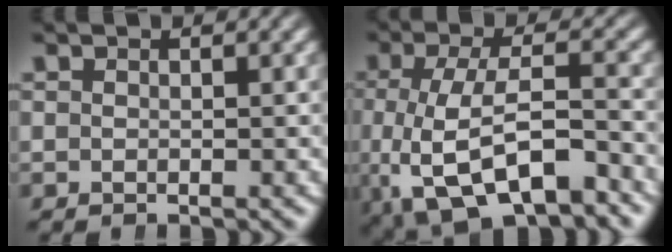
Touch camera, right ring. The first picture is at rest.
{"total": 9.7, "force": [-3.9, 5.5, 7.0], "torque": [-0.173, -0.055, -0.031]}